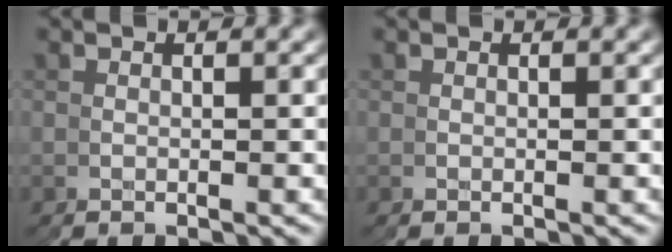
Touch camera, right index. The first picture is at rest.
{"total": 0.0}